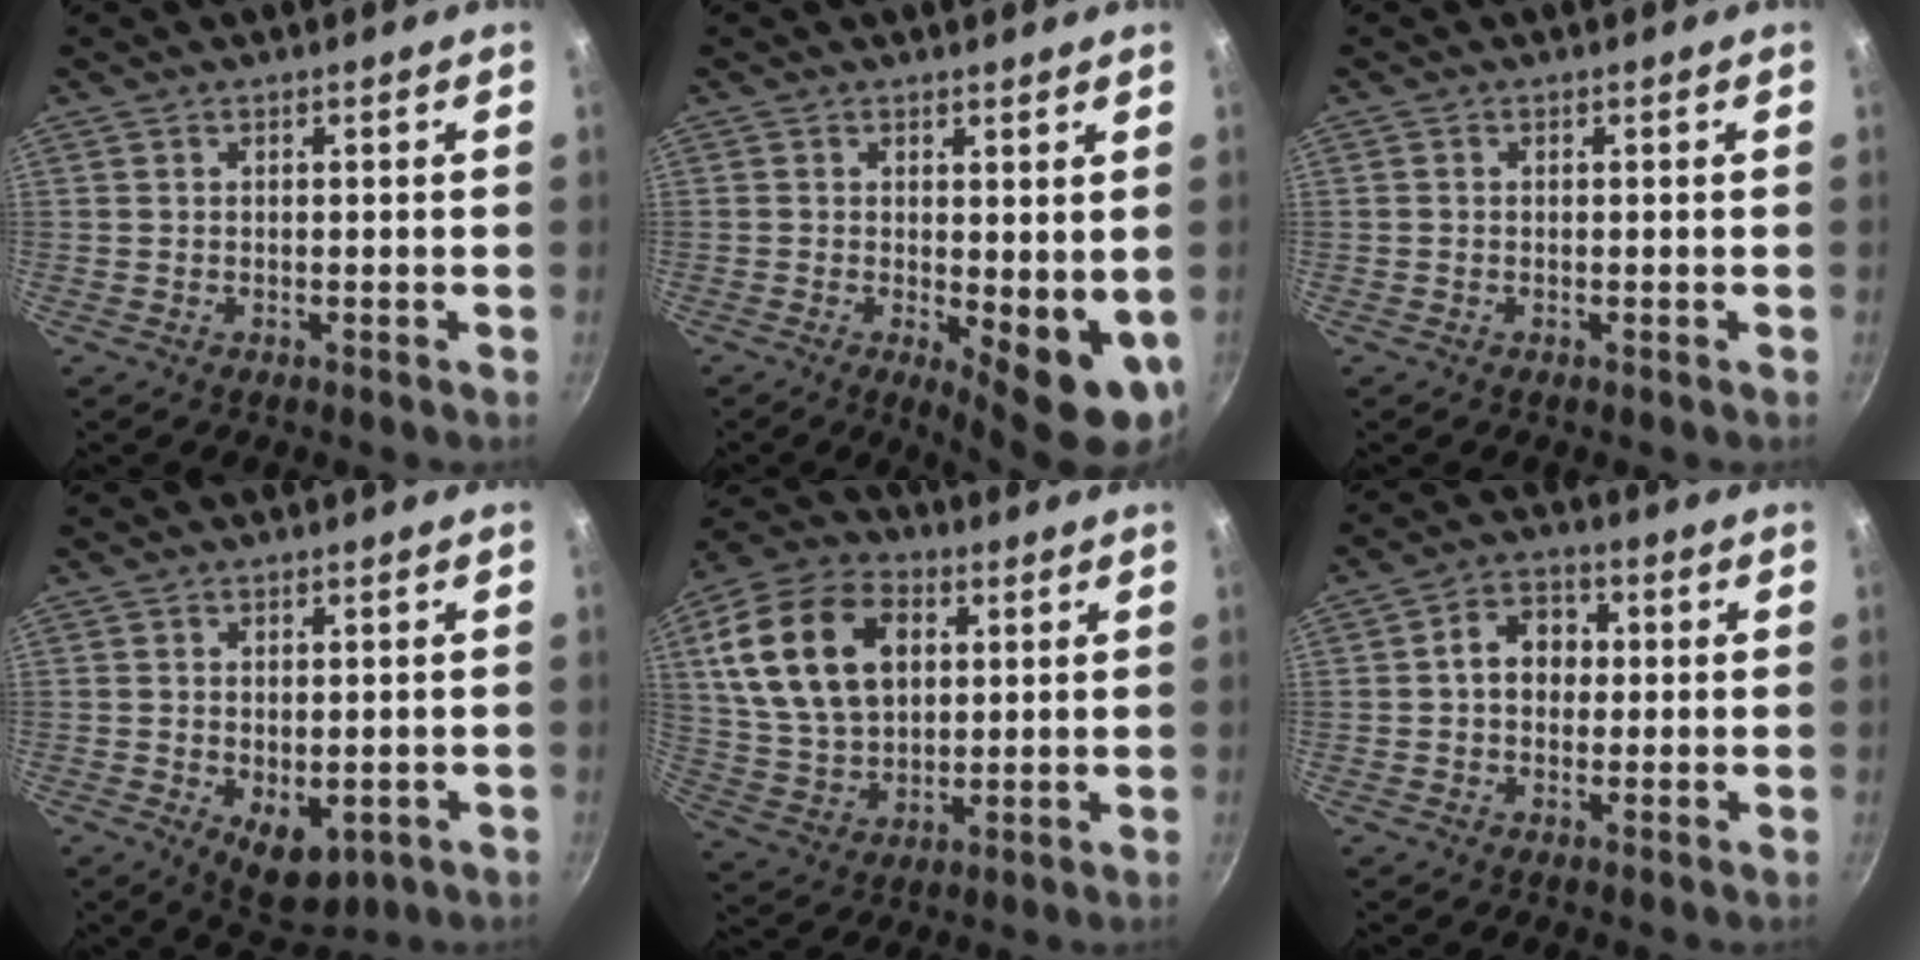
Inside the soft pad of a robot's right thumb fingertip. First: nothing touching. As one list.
[{"total": 8.9, "force": [-0.3, 3.4, 8.2], "torque": [-0.091, -0.014, 0.006]}, {"total": 0.0}, {"total": 6.9, "force": [-1.4, 4.2, 5.3], "torque": [-0.058, -0.009, -0.006]}, {"total": 20.4, "force": [5.3, 13.9, 14.0], "torque": [-0.241, 0.000, 0.097]}, {"total": 7.1, "force": [0.4, 5.6, 4.3], "torque": [-0.038, 0.016, -0.004]}]